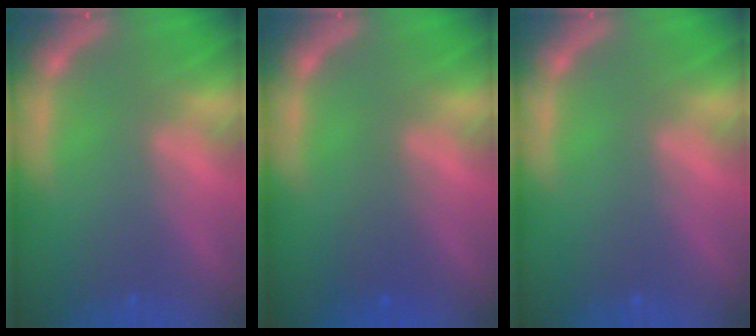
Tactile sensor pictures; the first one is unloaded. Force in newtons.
{"total": 1.4}
{"total": 0.0}